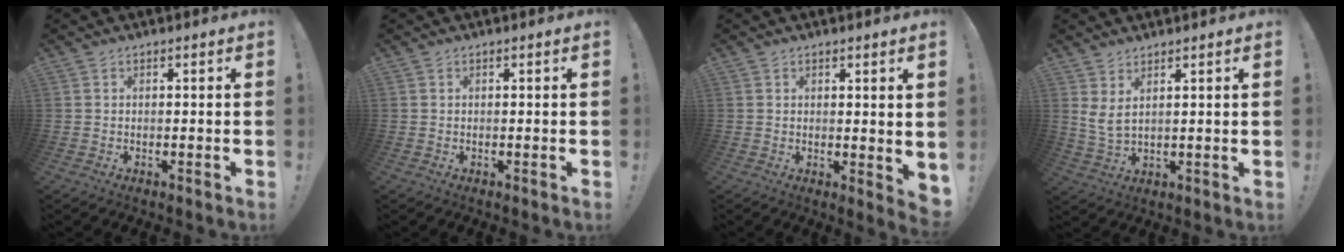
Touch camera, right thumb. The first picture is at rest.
{"total": 0.0}
{"total": 2.5, "force": [1.7, 1.1, 1.4], "torque": [-0.007, -0.010, 0.029]}
{"total": 4.7, "force": [3.0, 0.8, 3.6], "torque": [-0.060, -0.018, 0.053]}